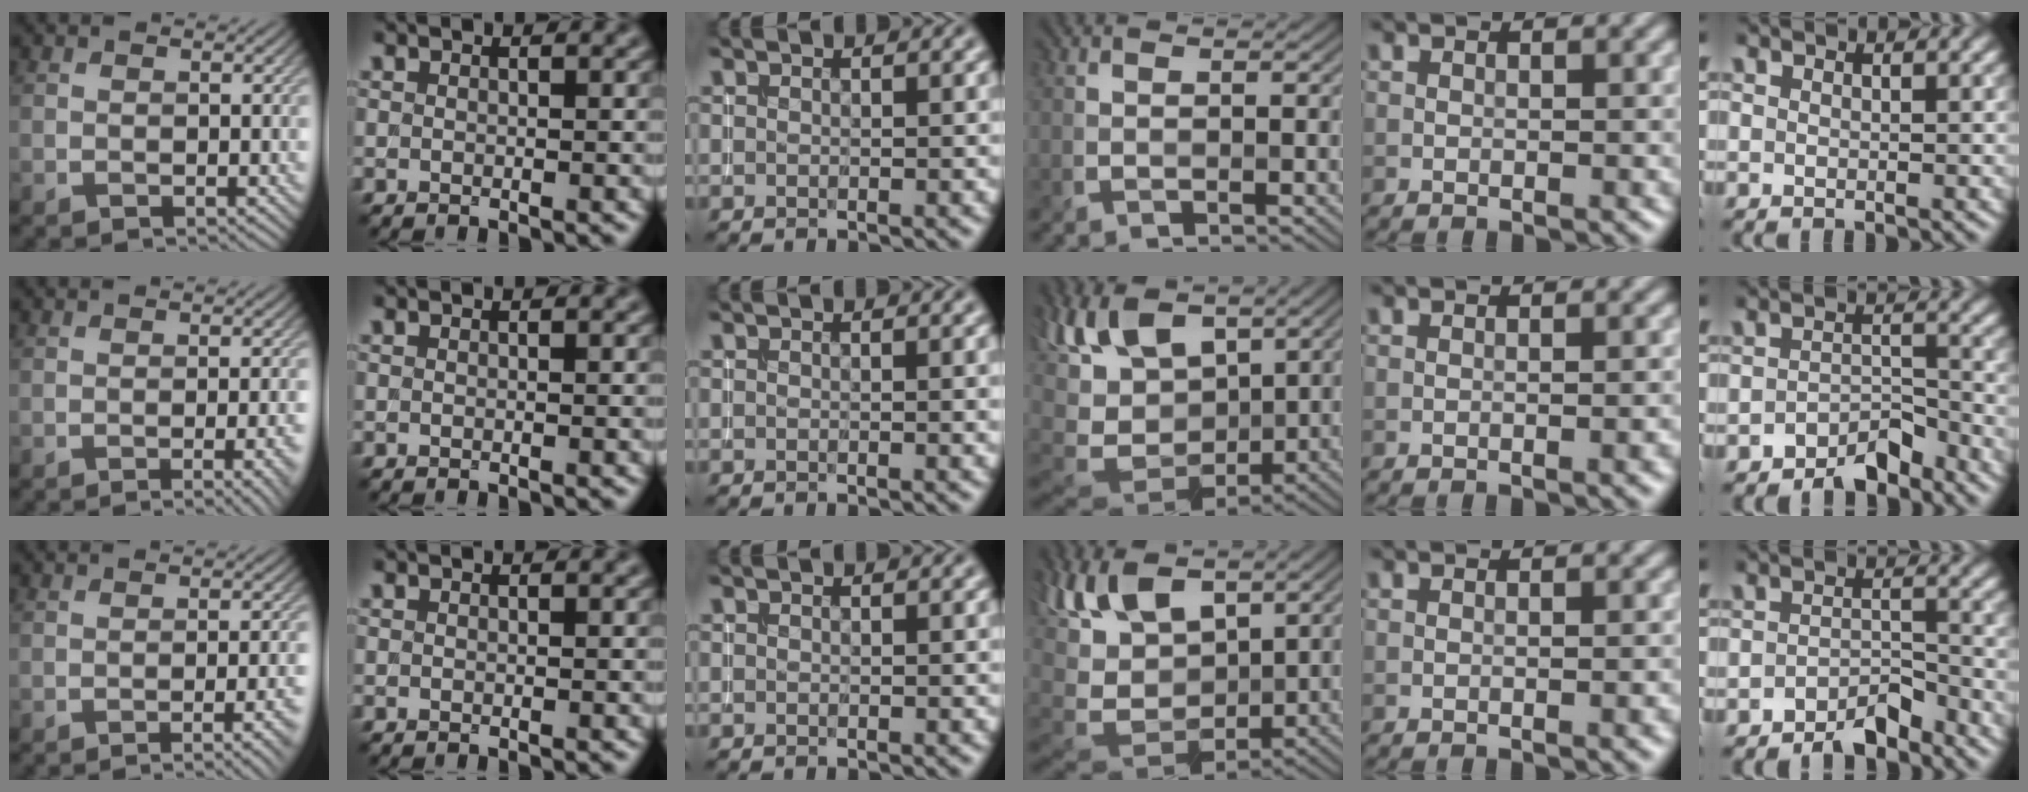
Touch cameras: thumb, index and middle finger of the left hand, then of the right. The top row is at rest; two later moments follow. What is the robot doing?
{"motion": "insert", "object": "backpack"}